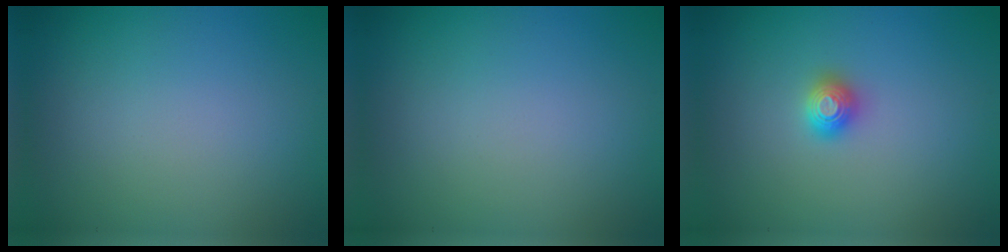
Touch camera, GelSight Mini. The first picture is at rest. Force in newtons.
{"total": 0.0}
{"total": 1.3, "press": 1.3, "slide": 0.2}